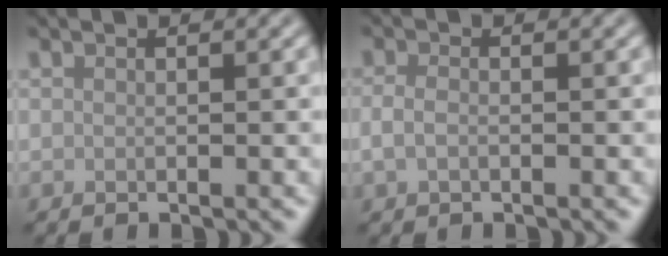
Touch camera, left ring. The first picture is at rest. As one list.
[{"total": 1.5, "force": [-0.4, 0.9, 1.1], "torque": [-0.028, 0.000, -0.009]}]